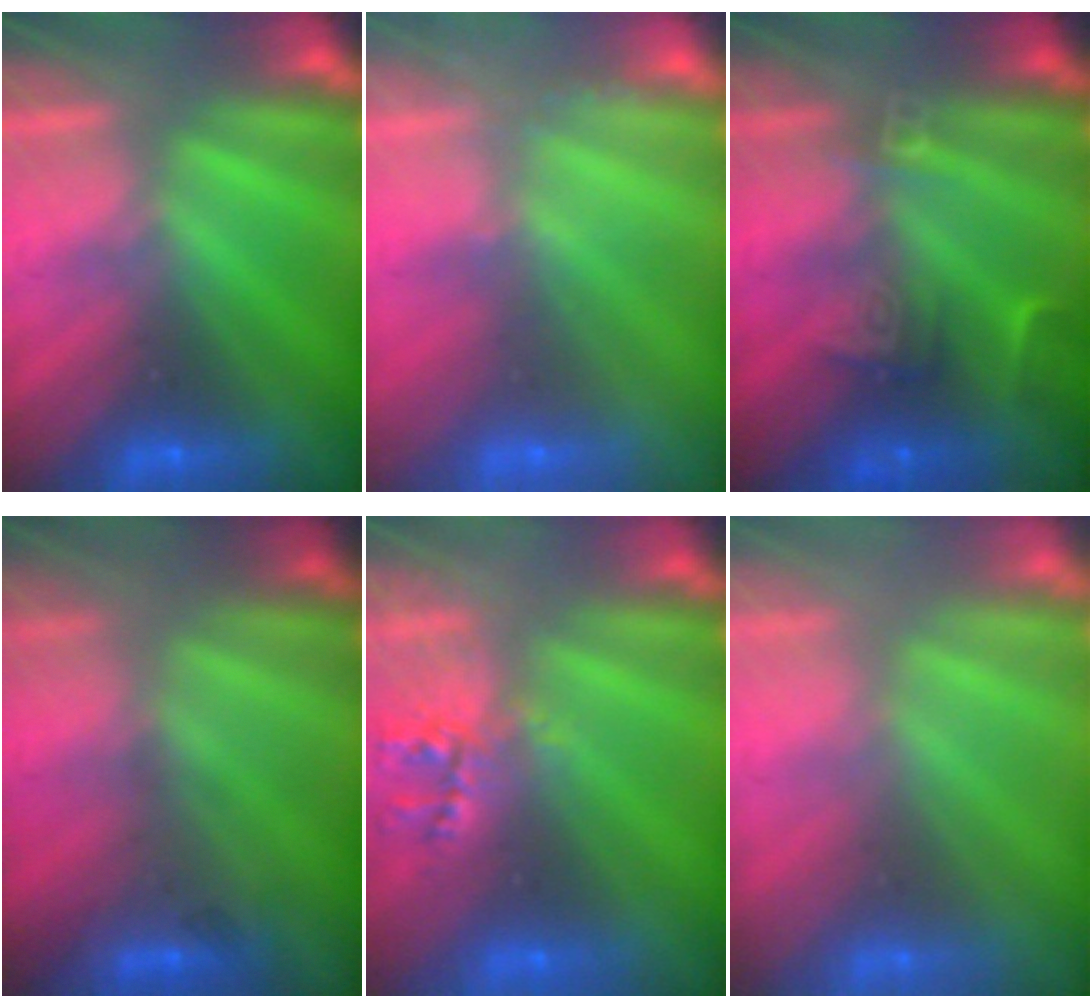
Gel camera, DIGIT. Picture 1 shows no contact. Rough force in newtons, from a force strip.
{"total": 2.4}
{"total": 2.4}
{"total": 2.2}
{"total": 2.3}
{"total": 2.9}